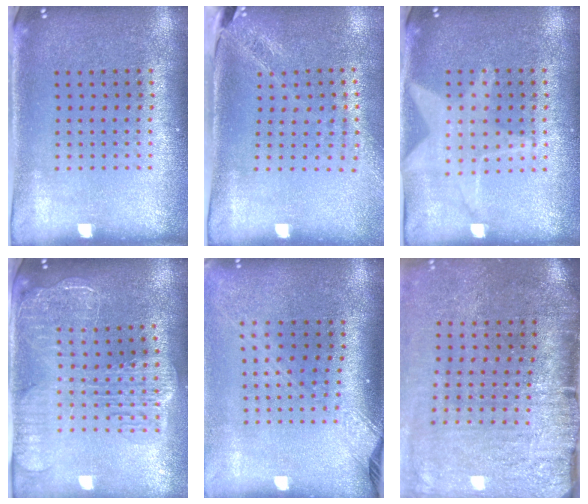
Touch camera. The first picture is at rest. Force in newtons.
{"total": 1.9, "press": 1.6, "slide": 1.0}
{"total": 1.3, "press": 1.2, "slide": 0.3}
{"total": 2.7, "press": 2.3, "slide": 1.4}
{"total": 2.2, "press": 1.7, "slide": 1.4}
{"total": 4.5, "press": 3.7, "slide": 2.5}